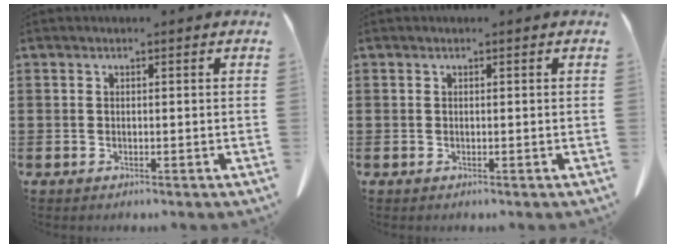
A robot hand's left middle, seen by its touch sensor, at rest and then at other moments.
{"total": 0.0}